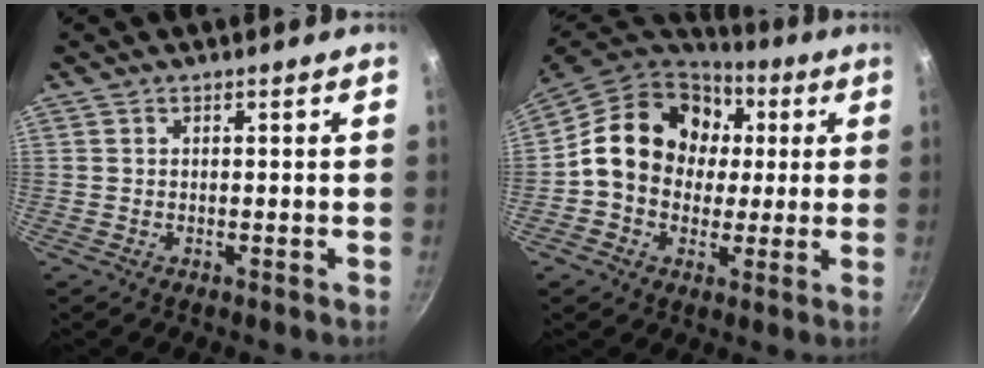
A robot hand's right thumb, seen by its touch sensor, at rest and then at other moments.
{"total": 18.0, "force": [2.7, 14.8, 9.8], "torque": [-0.137, 0.029, 0.033]}